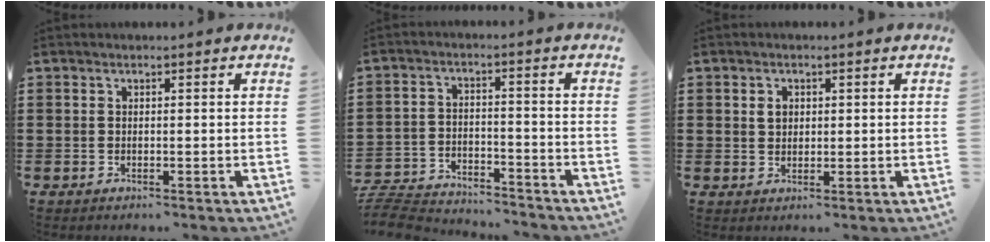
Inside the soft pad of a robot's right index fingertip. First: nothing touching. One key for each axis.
{"total": 6.3, "fx": -6.1, "fy": 0.7, "fz": 1.1, "tx": -0.033, "ty": 0.002, "tz": -0.124}
{"total": 1.8, "fx": 0.5, "fy": 1.5, "fz": 1.0, "tx": -0.023, "ty": 0.008, "tz": 0.010}